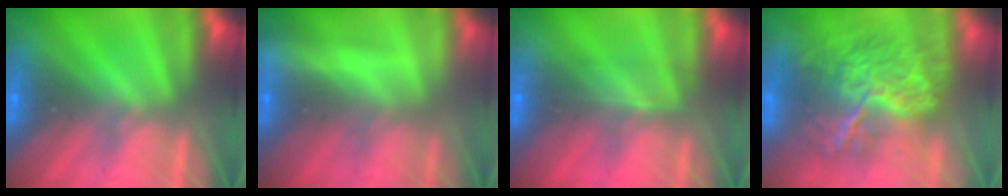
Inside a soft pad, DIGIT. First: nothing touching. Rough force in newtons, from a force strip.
{"total": 2.3}
{"total": 2.4}
{"total": 7.7}